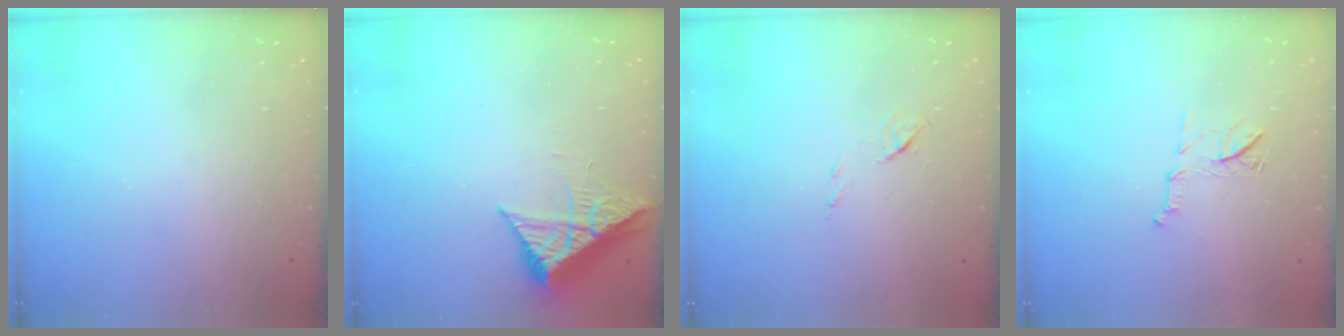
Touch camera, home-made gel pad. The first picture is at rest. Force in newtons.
{"total": 8.9, "press": 8.9, "slide": 0.9}
{"total": 5.1, "press": 5.0, "slide": 0.8}
{"total": 8.6, "press": 8.5, "slide": 1.1}